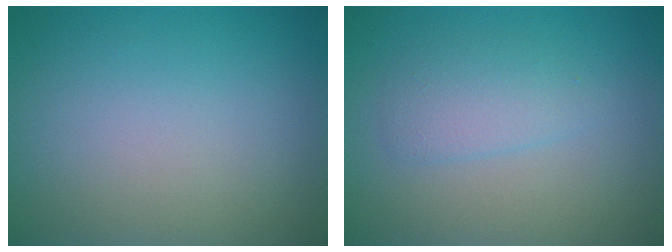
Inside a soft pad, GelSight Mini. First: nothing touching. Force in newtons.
{"total": 2.1, "press": 2.1, "slide": 0.2}